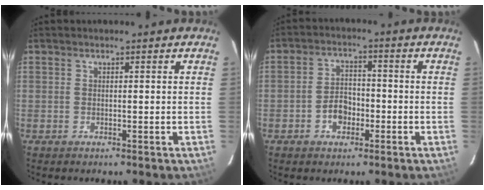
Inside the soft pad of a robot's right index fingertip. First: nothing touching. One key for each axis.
{"total": 5.1, "fx": -2.2, "fy": 3.6, "fz": 2.8, "tx": -0.056, "ty": 0.014, "tz": -0.034}